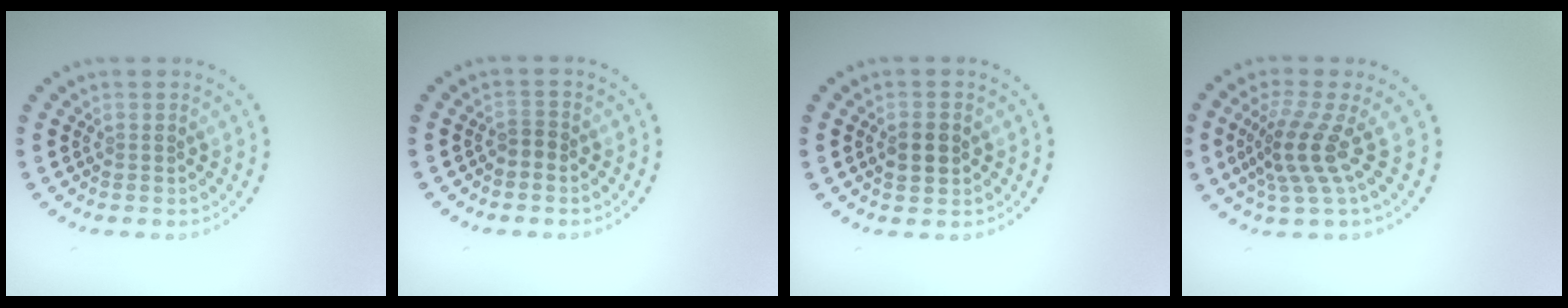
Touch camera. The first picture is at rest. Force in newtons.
{"total": 0.9, "press": 0.7, "slide": 0.6}
{"total": 2.4, "press": 2.4, "slide": 0.1}
{"total": 3.9, "press": 2.7, "slide": 2.7}